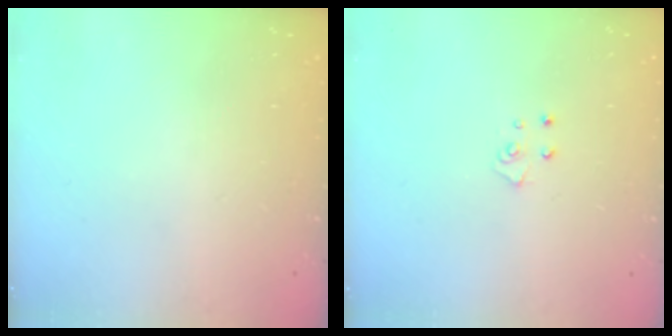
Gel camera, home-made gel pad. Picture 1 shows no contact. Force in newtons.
{"total": 4.2, "press": 4.1, "slide": 0.4}